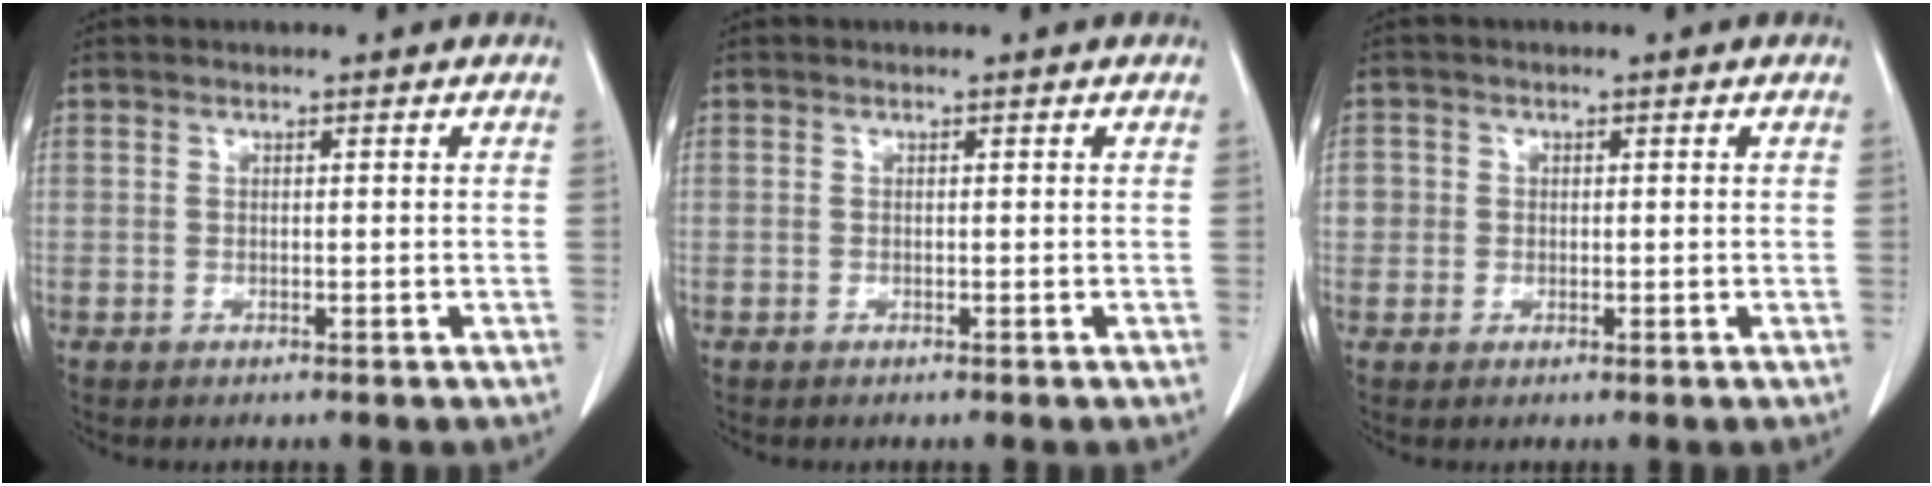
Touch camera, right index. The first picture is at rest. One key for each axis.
{"total": 0.0}
{"total": 2.3, "fx": 0.1, "fy": 2.2, "fz": 0.5, "tx": 0.000, "ty": 0.008, "tz": 0.003}